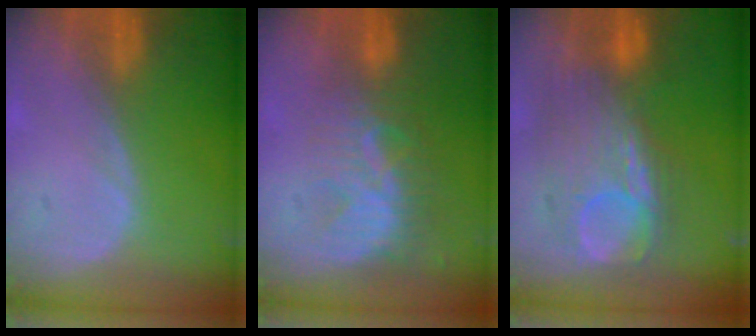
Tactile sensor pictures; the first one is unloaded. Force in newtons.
{"total": 8.9, "press": 7.6, "slide": 4.5}
{"total": 9.6, "press": 9.4, "slide": 2.1}